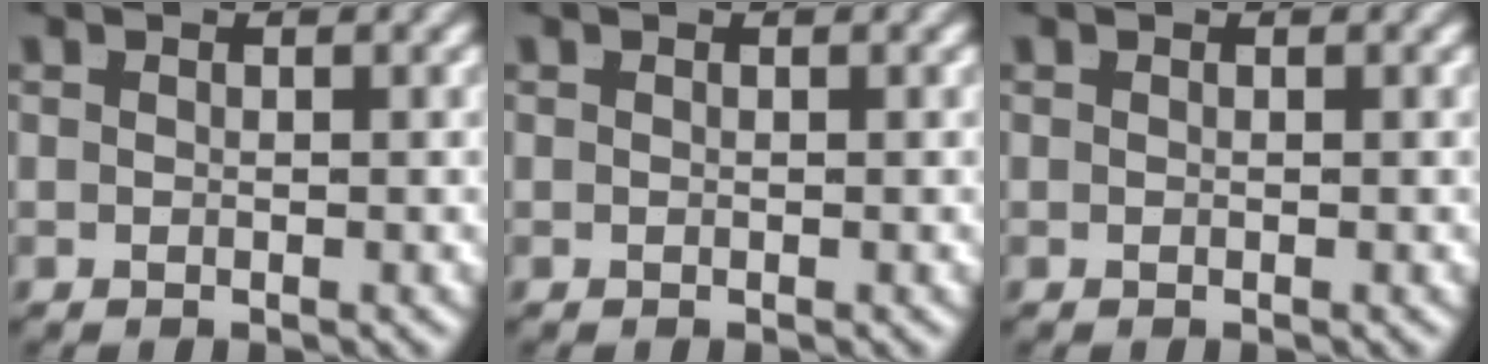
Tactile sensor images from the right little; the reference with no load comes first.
{"total": 0.0}
{"total": 0.0}